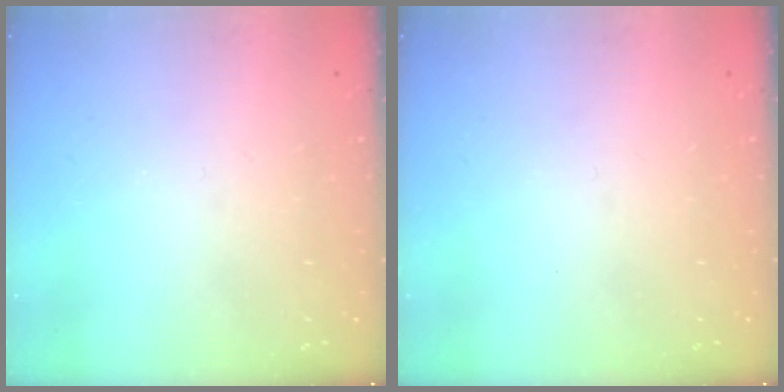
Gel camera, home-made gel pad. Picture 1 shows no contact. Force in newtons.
{"total": 0.0}